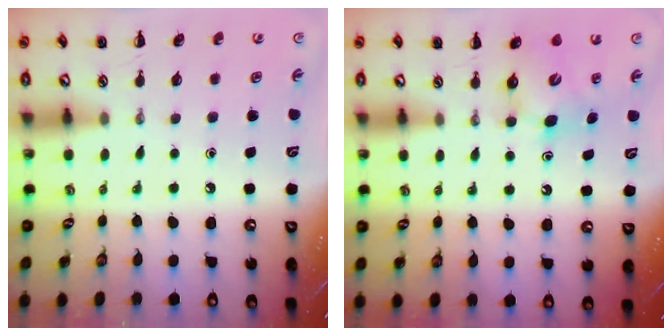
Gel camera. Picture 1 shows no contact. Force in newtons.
{"total": 5.3, "press": 5.2, "slide": 0.7}